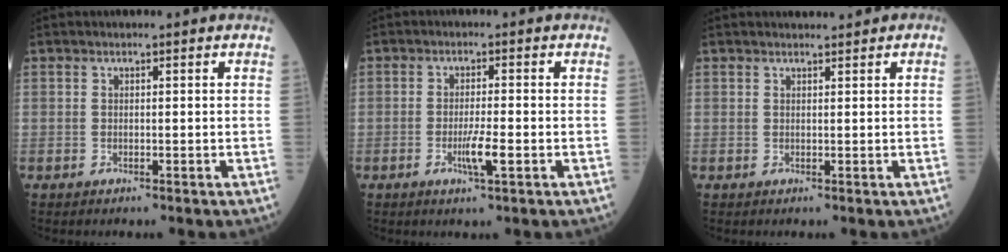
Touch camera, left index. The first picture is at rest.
{"total": 3.7, "force": [-1.5, 0.1, 3.4], "torque": [-0.065, -0.007, -0.026]}
{"total": 1.8, "force": [1.7, 0.3, 0.6], "torque": [-0.009, 0.015, 0.027]}